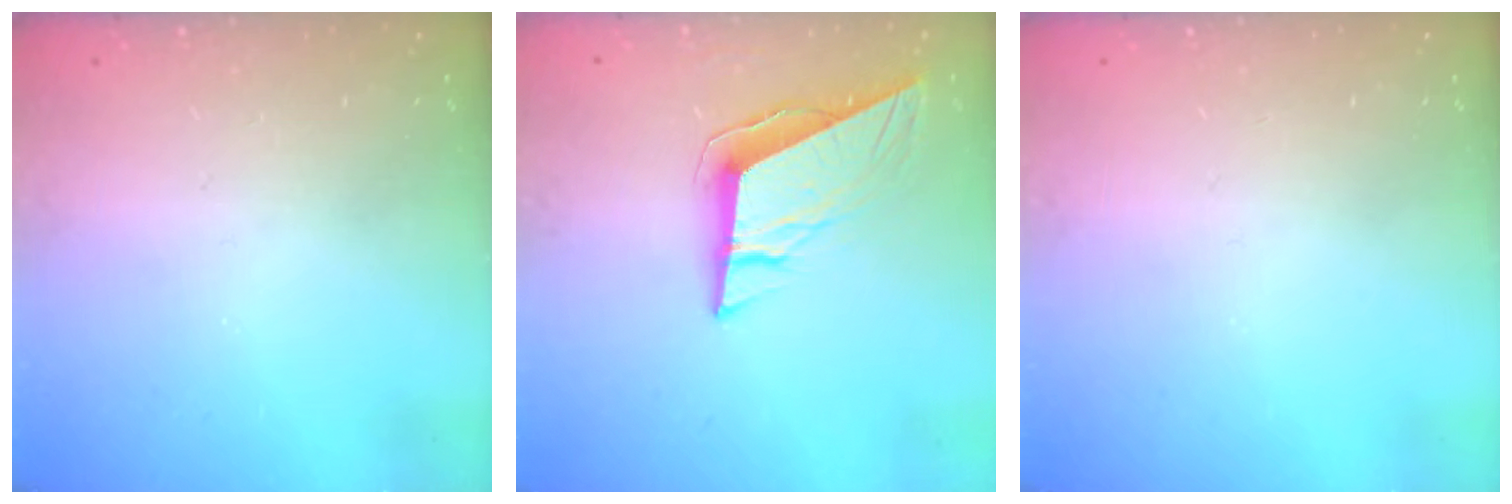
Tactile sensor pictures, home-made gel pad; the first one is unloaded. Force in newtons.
{"total": 9.6, "press": 9.4, "slide": 1.8}
{"total": 0.0}